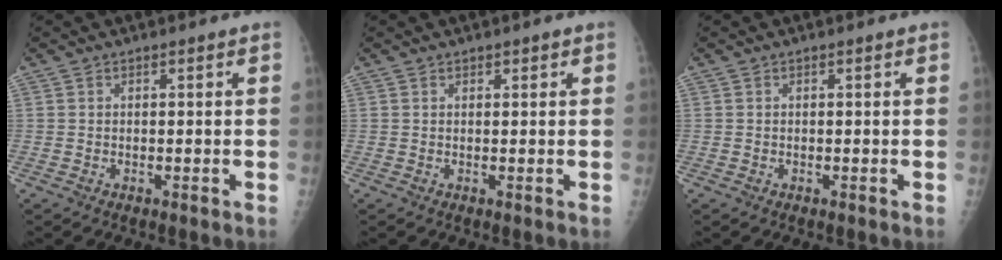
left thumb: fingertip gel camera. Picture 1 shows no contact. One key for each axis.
{"total": 0.8, "fx": 0.5, "fy": 0.4, "fz": 0.4, "tx": 0.001, "ty": -0.001, "tz": 0.005}
{"total": 0.0}